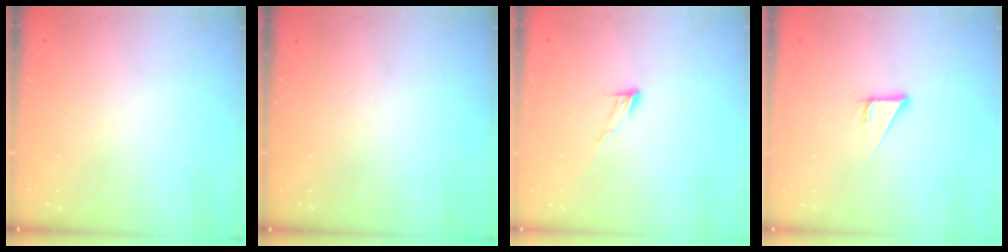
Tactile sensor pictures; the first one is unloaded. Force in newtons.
{"total": 0.0}
{"total": 6.5, "press": 6.5, "slide": 0.4}
{"total": 3.6, "press": 3.6, "slide": 0.1}